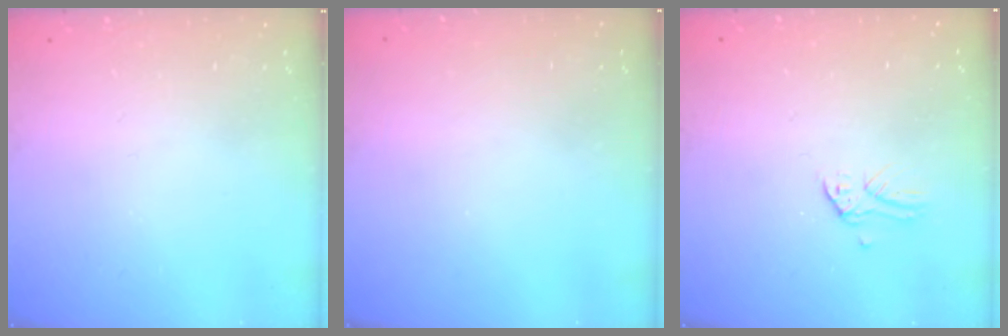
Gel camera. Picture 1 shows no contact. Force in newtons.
{"total": 0.5, "press": 0.5, "slide": 0.1}
{"total": 0.0}